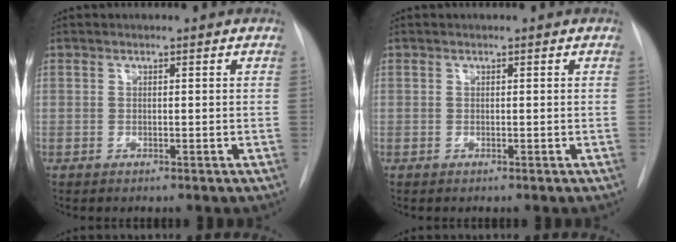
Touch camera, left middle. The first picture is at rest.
{"total": 0.0}